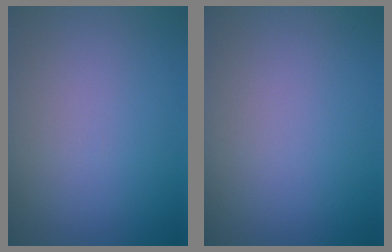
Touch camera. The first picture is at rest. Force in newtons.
{"total": 0.0}